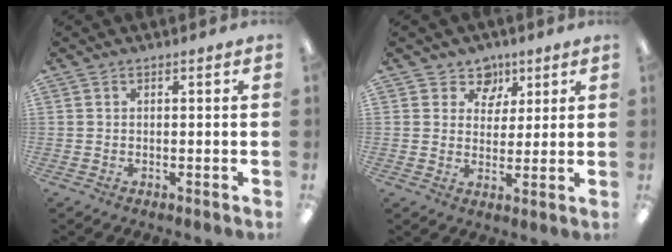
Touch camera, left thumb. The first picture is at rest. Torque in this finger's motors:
{"motor_torque": [-0.08, 0.06, -0.36, 0.09, -0.04]}